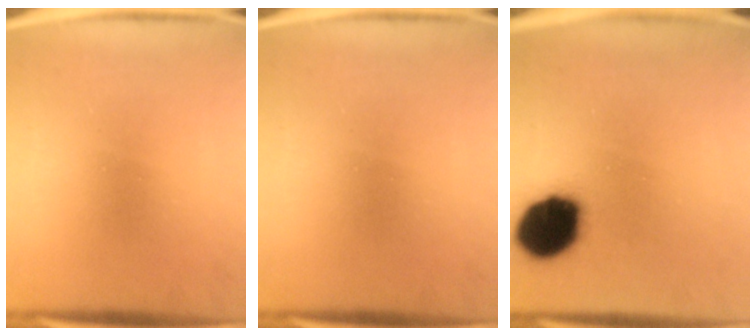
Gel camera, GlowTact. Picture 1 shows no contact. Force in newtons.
{"total": 0.0}
{"total": 17.3}